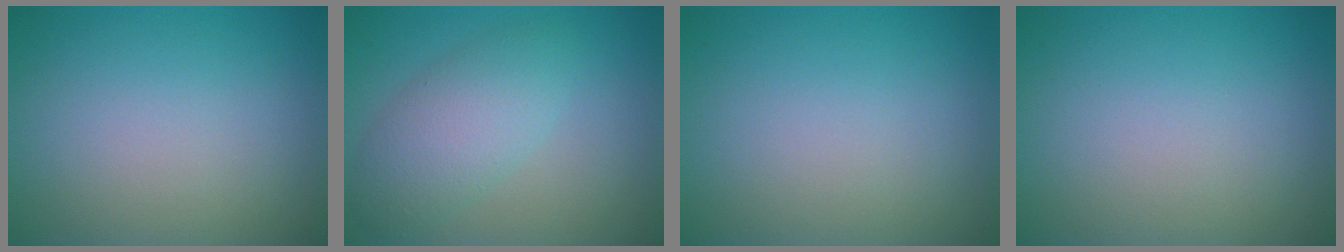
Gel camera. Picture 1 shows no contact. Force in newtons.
{"total": 4.5, "press": 4.5, "slide": 0.0}
{"total": 0.0}
{"total": 0.0}